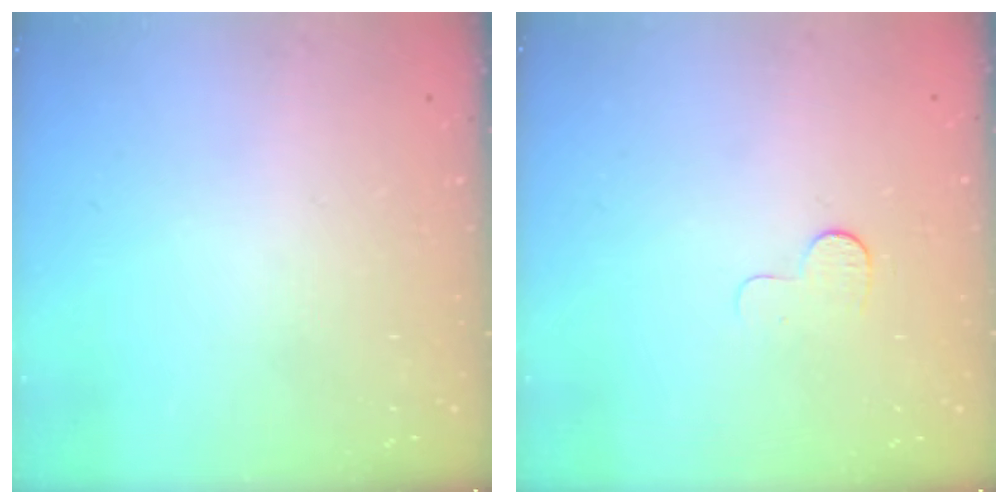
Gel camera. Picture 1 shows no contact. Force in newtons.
{"total": 5.3, "press": 5.3, "slide": 0.4}